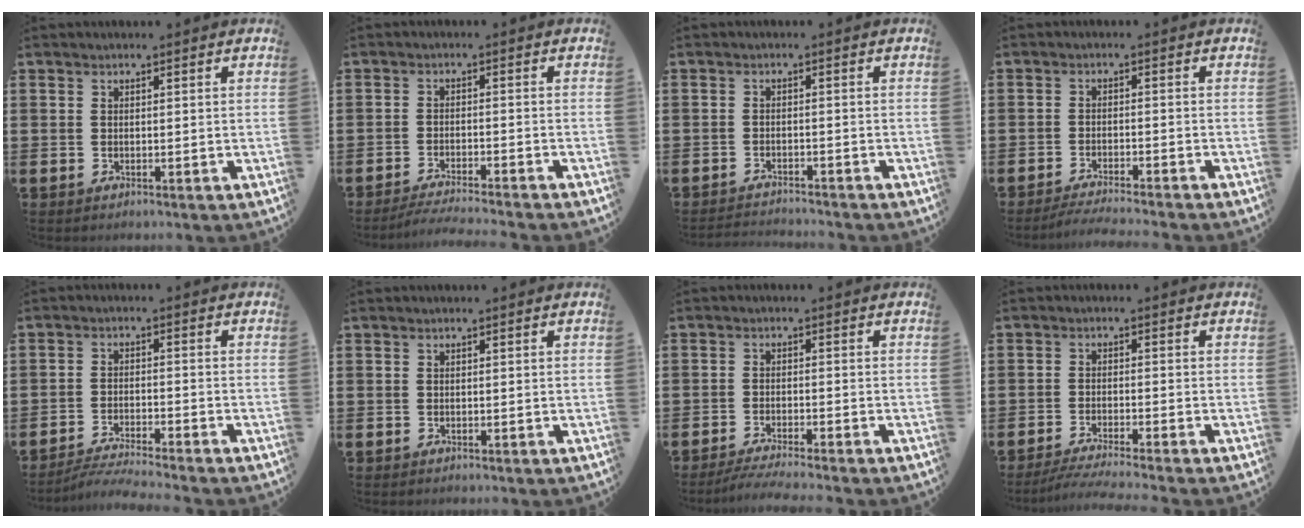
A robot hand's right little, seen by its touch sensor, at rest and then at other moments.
{"total": 2.6, "force": [-2.4, -0.3, 0.8], "torque": [-0.011, 0.001, -0.047]}
{"total": 1.7, "force": [-1.7, -0.1, -0.1], "torque": [-0.003, 0.002, -0.035]}
{"total": 2.3, "force": [-2.1, -0.3, 0.8], "torque": [-0.011, 0.003, -0.041]}
{"total": 3.3, "force": [-3.2, -0.3, 0.9], "torque": [-0.014, -0.003, -0.063]}
{"total": 0.0}
{"total": 2.6, "force": [-2.2, -0.2, 1.4], "torque": [-0.020, -0.002, -0.041]}
{"total": 2.8, "force": [-2.3, -0.2, 1.5], "torque": [-0.022, -0.003, -0.043]}